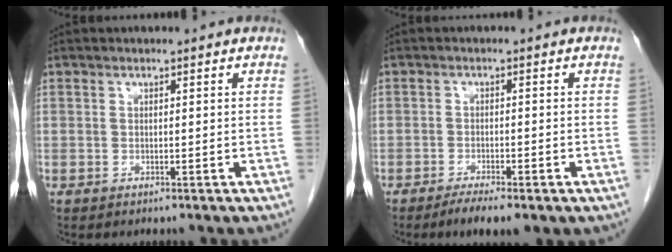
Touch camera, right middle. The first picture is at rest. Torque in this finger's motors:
{"motor_torque": [0.91, -0.72, 0.09, 0.06]}